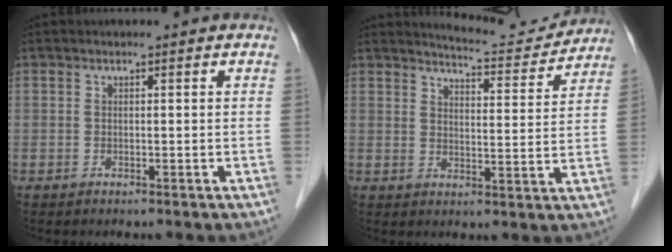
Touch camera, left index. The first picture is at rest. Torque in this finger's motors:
{"motor_torque": [0.71, -0.79, 0.03, -0.01]}